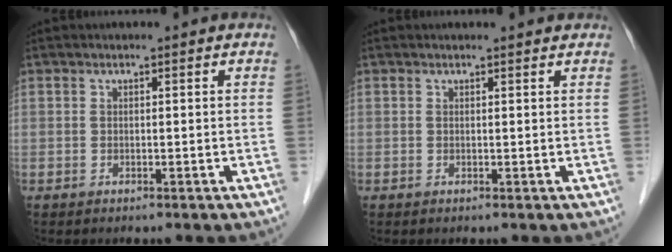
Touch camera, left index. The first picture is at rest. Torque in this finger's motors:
{"motor_torque": [0.16, -0.08, -0.02, -0.01]}